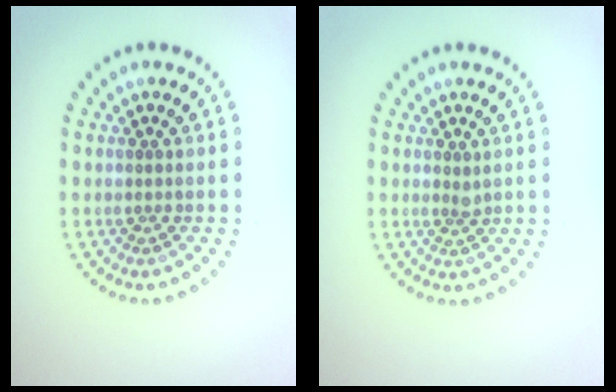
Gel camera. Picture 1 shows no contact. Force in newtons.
{"total": 0.8, "press": 0.6, "slide": 0.5}